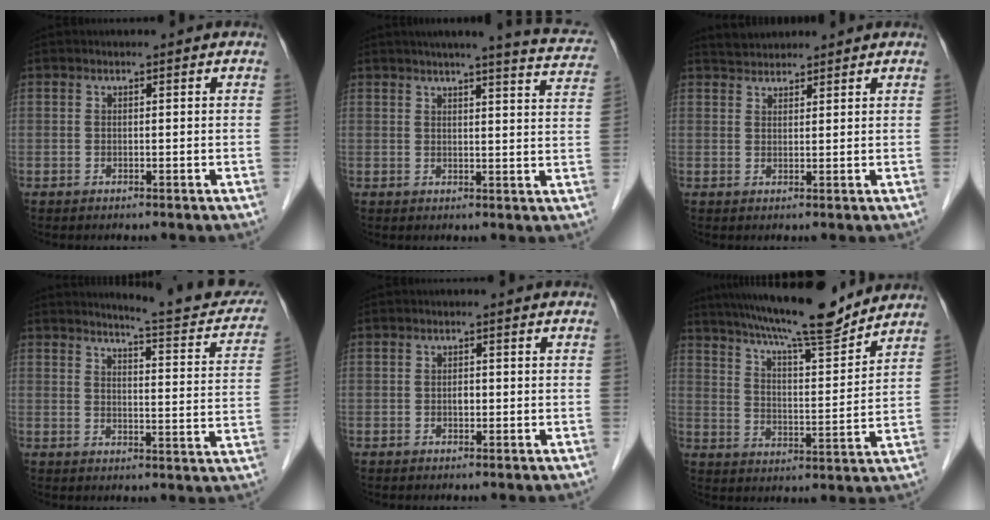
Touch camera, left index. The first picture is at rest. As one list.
[{"total": 13.6, "force": [12.0, 0.7, 6.3], "torque": [-0.075, -0.019, 0.123]}, {"total": 1.9, "force": [1.8, 0.4, -0.1], "torque": [-0.006, 0.015, 0.037]}, {"total": 13.8, "force": [12.8, 1.2, 5.1], "torque": [-0.056, -0.040, 0.140]}, {"total": 1.0, "force": [-0.1, 0.6, 0.8], "torque": [-0.014, 0.002, -0.003]}, {"total": 15.8, "force": [13.8, 1.0, 7.5], "torque": [-0.127, 0.002, 0.213]}]